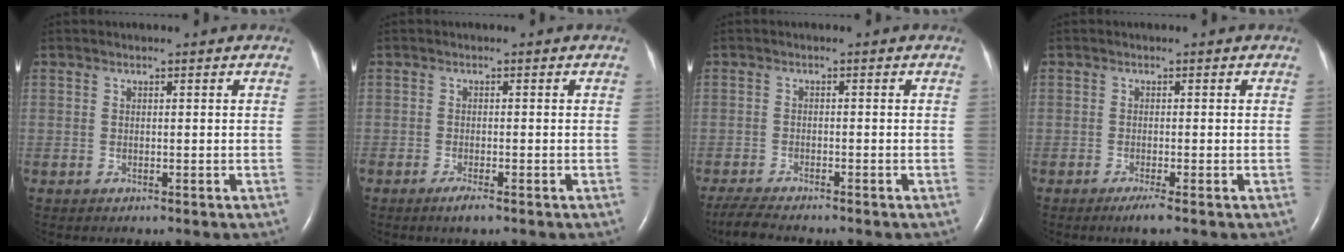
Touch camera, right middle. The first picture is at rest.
{"total": 2.0, "force": [-1.4, 0.2, 1.4], "torque": [-0.033, -0.005, -0.025]}
{"total": 5.2, "force": [-4.6, 0.3, 2.3], "torque": [-0.047, -0.020, -0.079]}
{"total": 1.8, "force": [-1.2, -0.2, 1.3], "torque": [-0.029, -0.005, -0.024]}